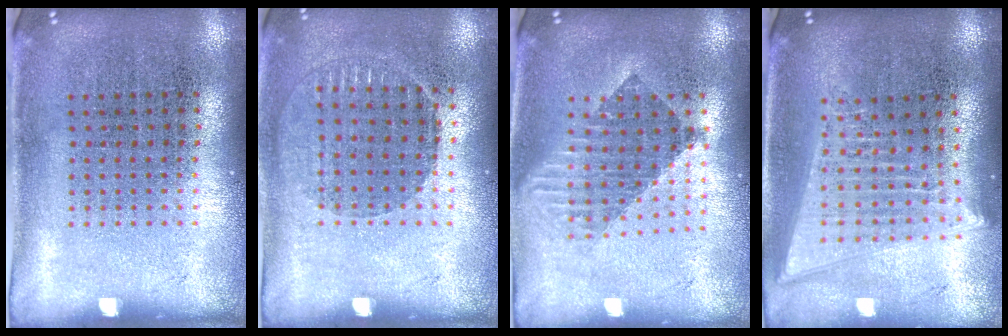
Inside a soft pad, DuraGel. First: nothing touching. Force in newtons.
{"total": 1.0, "press": 0.9, "slide": 0.4}
{"total": 1.6, "press": 1.4, "slide": 0.9}
{"total": 1.8, "press": 1.6, "slide": 0.9}